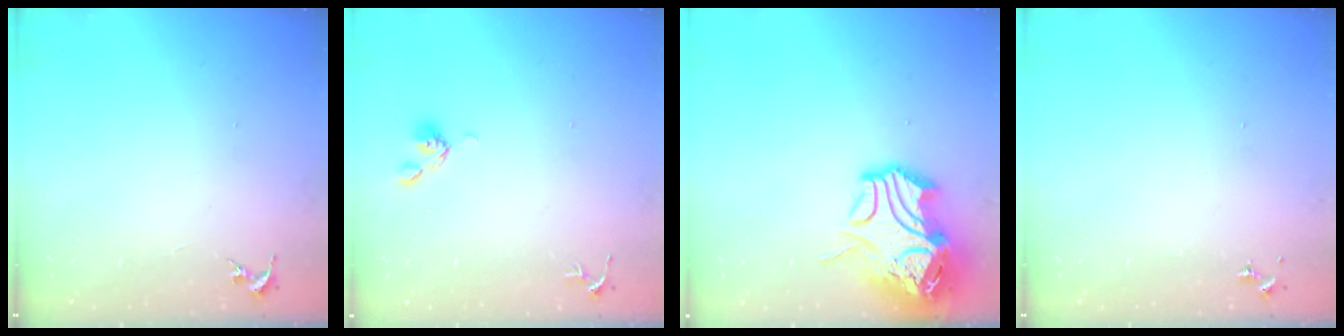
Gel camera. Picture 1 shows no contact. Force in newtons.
{"total": 5.2, "press": 5.1, "slide": 0.9}
{"total": 17.6, "press": 17.4, "slide": 2.5}
{"total": 0.0}